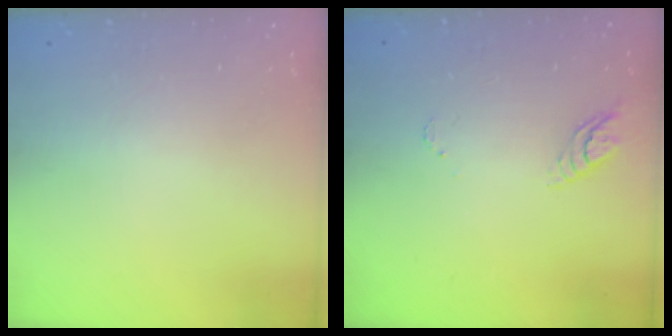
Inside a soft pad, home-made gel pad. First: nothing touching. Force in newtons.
{"total": 3.6, "press": 3.6, "slide": 0.5}